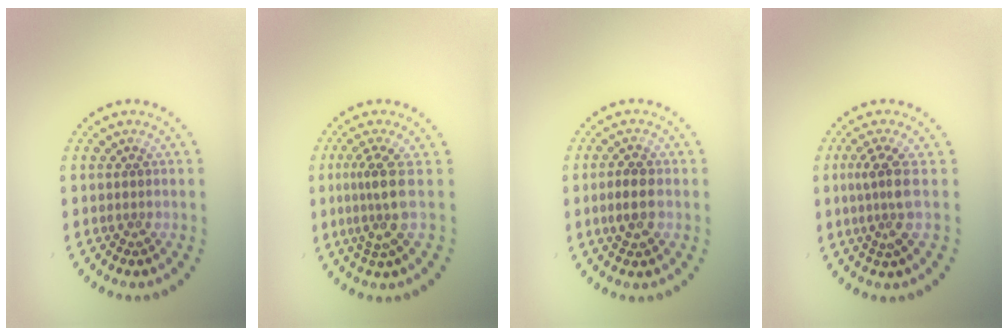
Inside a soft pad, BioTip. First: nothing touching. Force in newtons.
{"total": 3.2, "press": 2.3, "slide": 2.2}
{"total": 2.4, "press": 2.4, "slide": 0.2}
{"total": 2.7, "press": 2.0, "slide": 1.9}